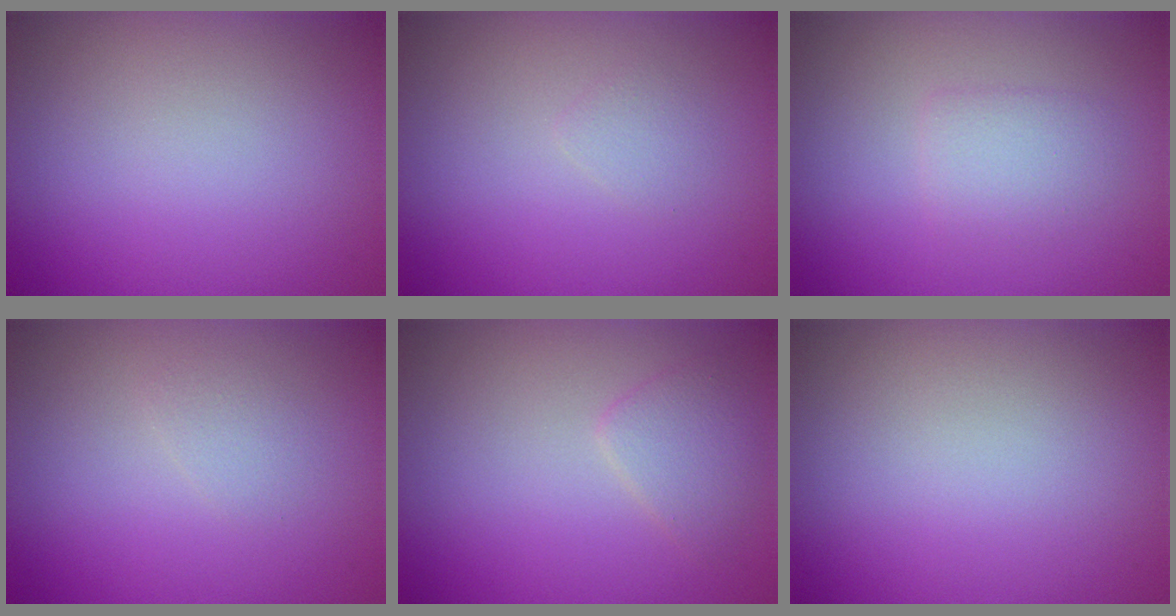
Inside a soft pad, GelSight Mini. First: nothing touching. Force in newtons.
{"total": 0.8, "press": 0.8, "slide": 0.0}
{"total": 1.7, "press": 1.7, "slide": 0.3}
{"total": 0.9, "press": 0.9, "slide": 0.0}
{"total": 2.0, "press": 2.0, "slide": 0.1}
{"total": 0.0}